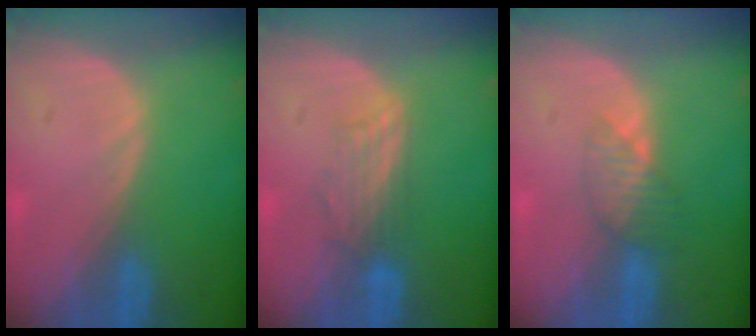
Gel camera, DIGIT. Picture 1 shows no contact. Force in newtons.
{"total": 3.6, "press": 3.2, "slide": 1.7}
{"total": 3.4, "press": 3.1, "slide": 1.5}